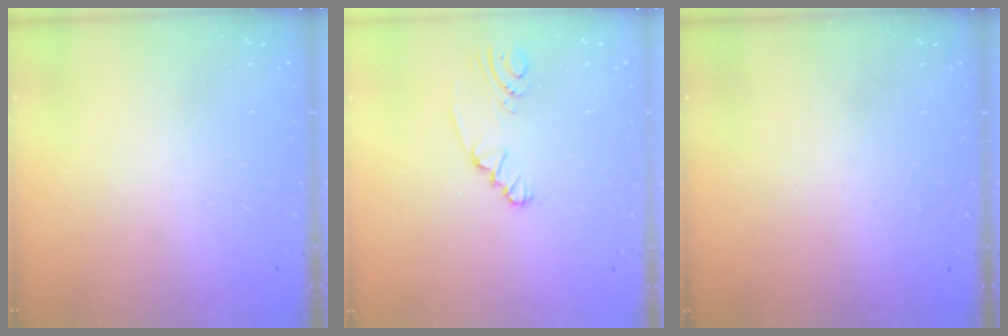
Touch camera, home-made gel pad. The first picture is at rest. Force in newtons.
{"total": 2.6, "press": 2.4, "slide": 0.9}
{"total": 0.0}